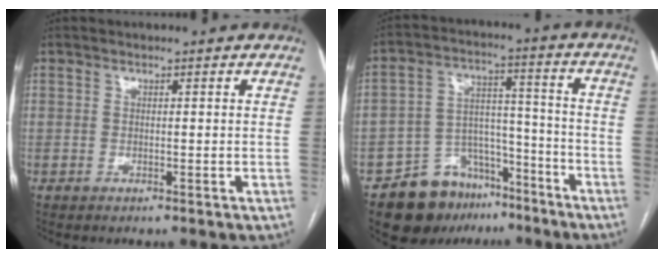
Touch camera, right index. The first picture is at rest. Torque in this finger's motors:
{"motor_torque": [-0.31, 0.12, -0.57, -0.18]}